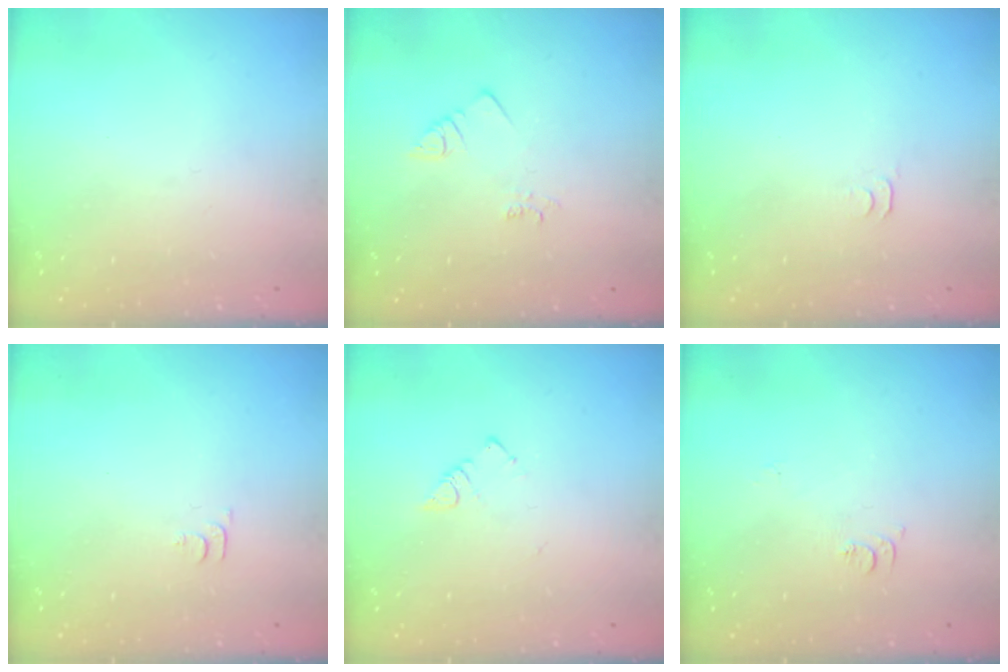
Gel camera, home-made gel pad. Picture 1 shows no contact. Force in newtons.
{"total": 2.5, "press": 2.5, "slide": 0.5}
{"total": 2.8, "press": 2.7, "slide": 0.5}
{"total": 4.6, "press": 4.5, "slide": 0.7}
{"total": 2.7, "press": 2.7, "slide": 0.4}
{"total": 5.2, "press": 5.1, "slide": 0.6}